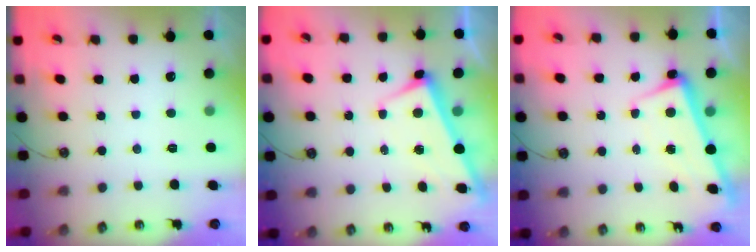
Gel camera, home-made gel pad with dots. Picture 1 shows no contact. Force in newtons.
{"total": 2.7, "press": 2.7, "slide": 0.4}
{"total": 2.3, "press": 2.2, "slide": 0.8}